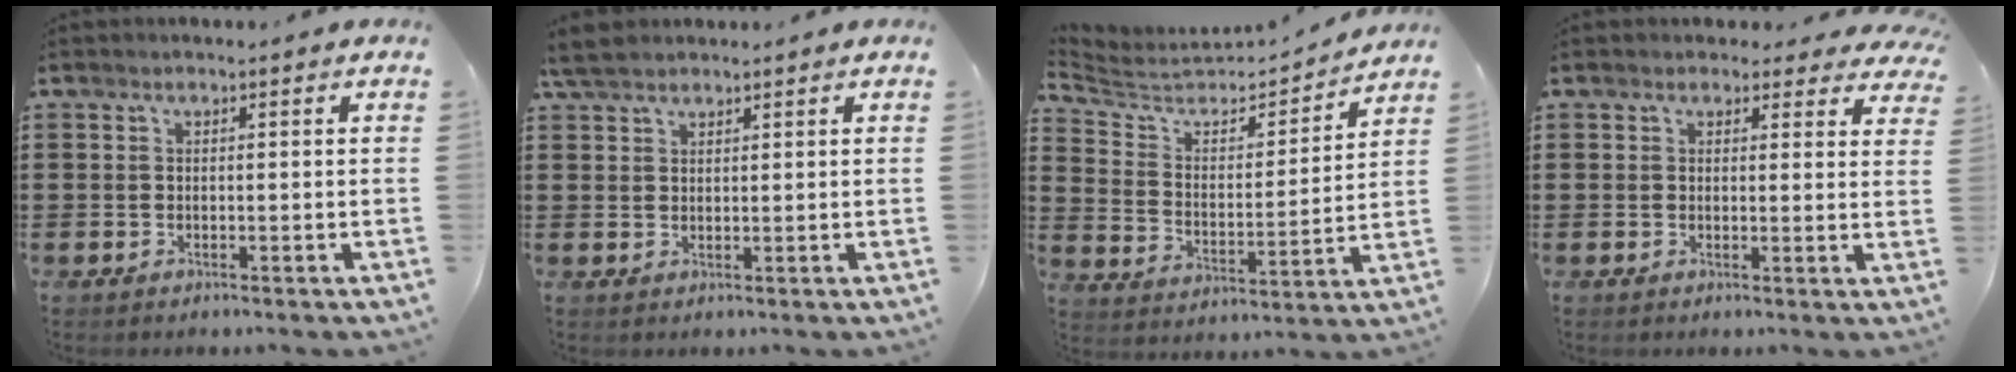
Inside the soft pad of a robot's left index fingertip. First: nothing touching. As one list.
[{"total": 3.5, "force": [2.9, 1.3, 1.5], "torque": [-0.039, 0.004, 0.056]}, {"total": 5.0, "force": [4.5, 1.6, 1.3], "torque": [-0.055, -0.036, 0.069]}, {"total": 2.1, "force": [1.8, 1.1, 0.5], "torque": [-0.003, -0.002, 0.028]}]